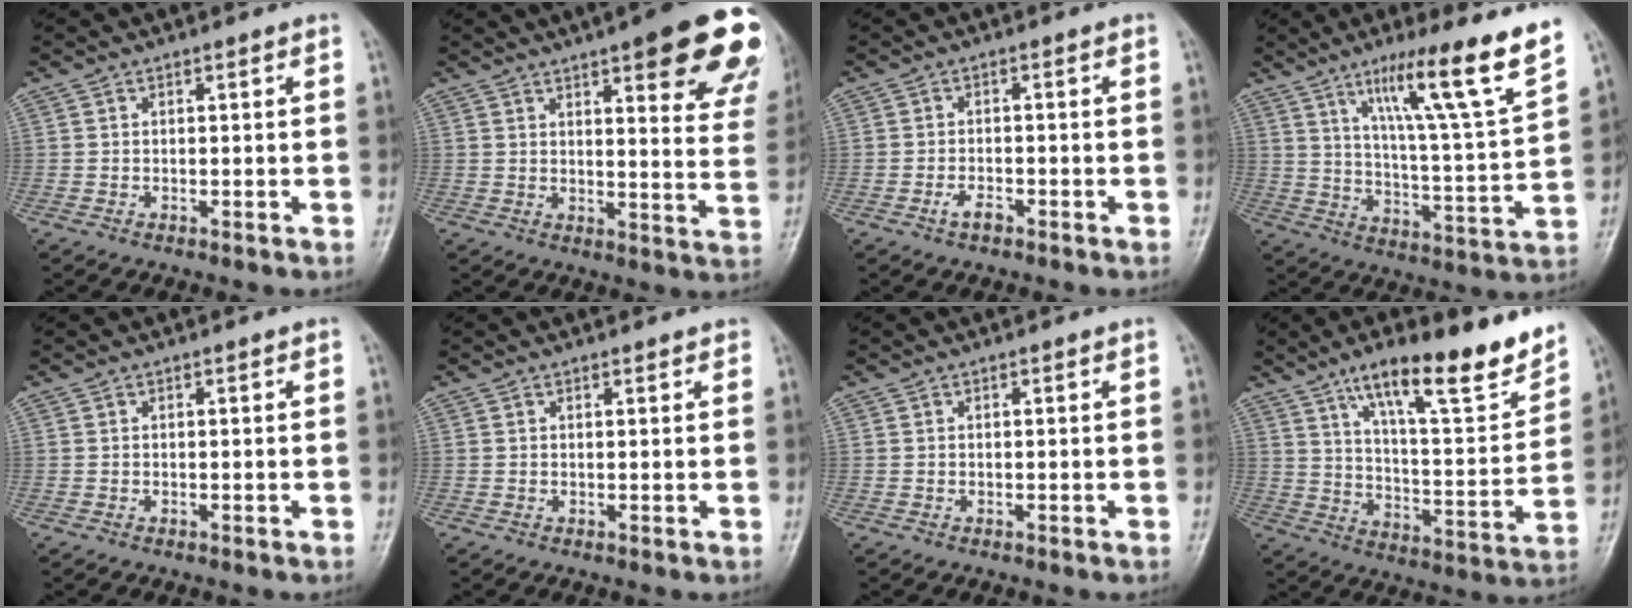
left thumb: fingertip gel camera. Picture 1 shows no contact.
{"total": 22.1, "force": [12.6, 5.6, 17.2], "torque": [-0.180, -0.037, 0.145]}
{"total": 2.3, "force": [-1.5, 1.0, 1.4], "torque": [-0.029, 0.008, -0.028]}
{"total": 18.5, "force": [11.2, 1.0, 14.6], "torque": [-0.211, -0.055, 0.177]}
{"total": 0.0}
{"total": 0.9, "force": [0.7, 0.4, 0.4], "torque": [-0.004, -0.003, 0.006]}
{"total": 0.0}
{"total": 20.7, "force": [13.9, 4.9, 14.6], "torque": [-0.188, -0.064, 0.222]}